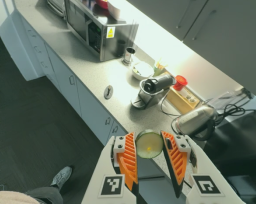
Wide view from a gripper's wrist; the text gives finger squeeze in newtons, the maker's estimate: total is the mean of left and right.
{"total": 11.3, "left": 11.7, "right": 10.9}